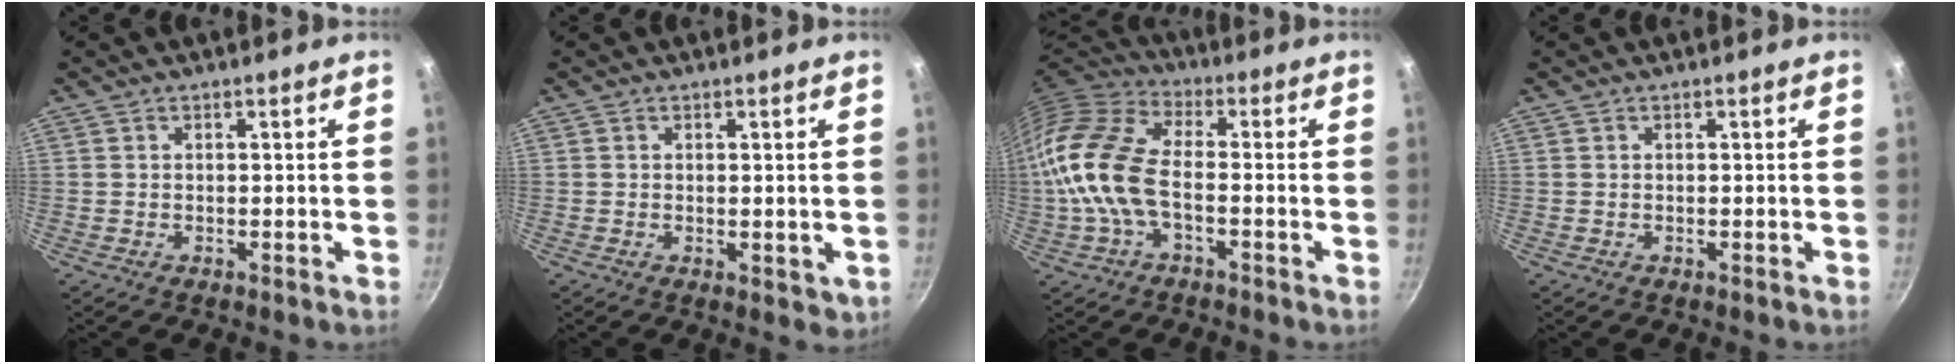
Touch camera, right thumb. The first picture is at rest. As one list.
[{"total": 0.8, "force": [0.0, 0.3, 0.8], "torque": [-0.011, -0.002, -0.001]}, {"total": 14.7, "force": [-2.4, 8.0, 12.1], "torque": [-0.239, 0.033, -0.062]}, {"total": 0.0}]